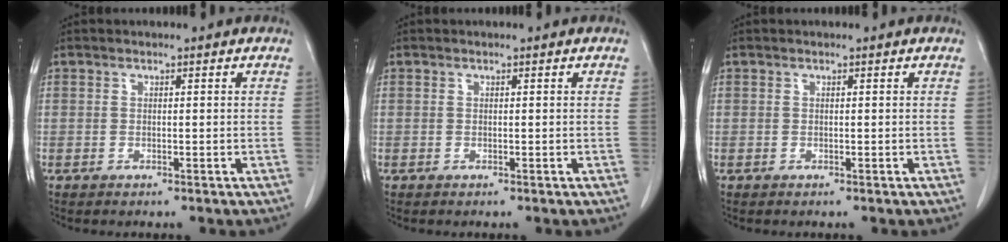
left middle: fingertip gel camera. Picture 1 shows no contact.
{"total": 0.0}
{"total": 0.0}